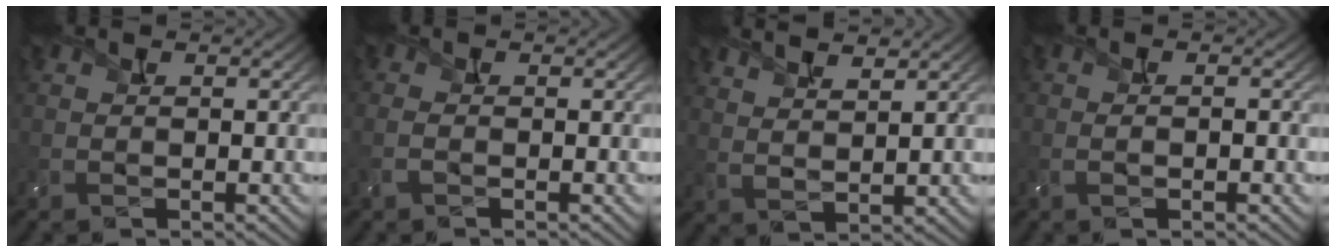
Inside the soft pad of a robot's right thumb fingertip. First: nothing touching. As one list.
[{"total": 1.6, "force": [-0.7, 0.8, 1.2], "torque": [-0.037, -0.002, -0.022]}, {"total": 5.2, "force": [4.1, 1.3, 2.9], "torque": [-0.053, 0.003, 0.070]}, {"total": 1.8, "force": [-0.3, 0.4, 1.7], "torque": [-0.020, -0.001, -0.010]}]